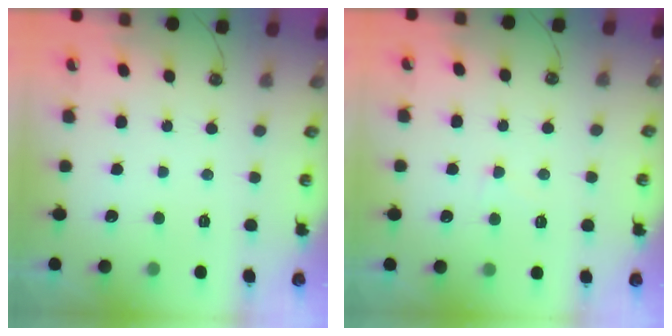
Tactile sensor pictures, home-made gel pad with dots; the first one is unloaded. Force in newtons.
{"total": 4.8, "press": 4.7, "slide": 0.8}